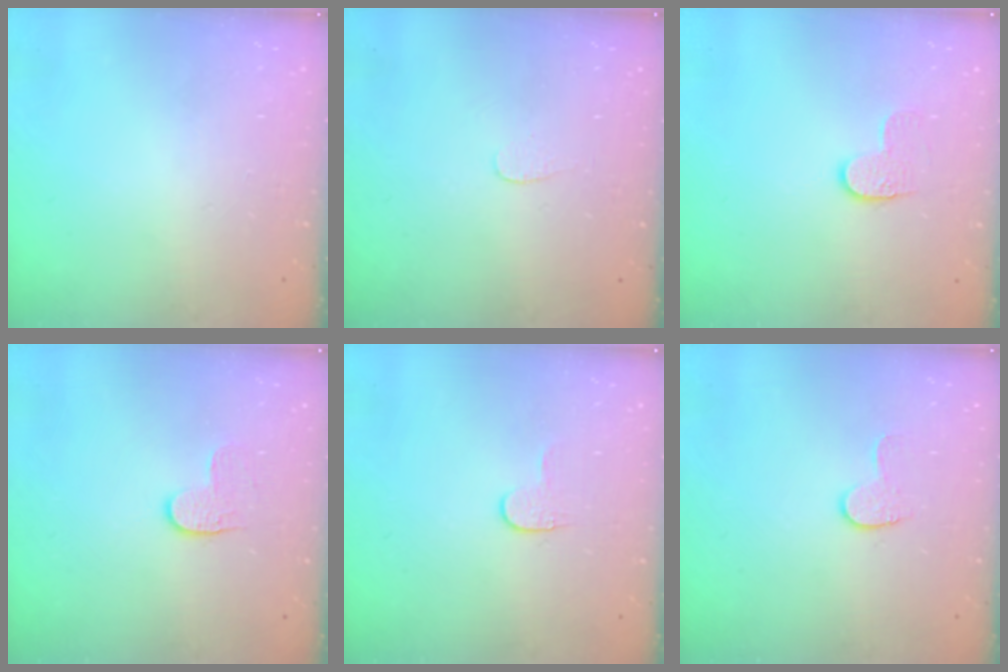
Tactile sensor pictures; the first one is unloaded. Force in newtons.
{"total": 3.0, "press": 3.0, "slide": 0.2}
{"total": 6.0, "press": 6.0, "slide": 0.5}
{"total": 4.2, "press": 4.2, "slide": 0.5}
{"total": 3.4, "press": 3.4, "slide": 0.4}
{"total": 6.2, "press": 6.2, "slide": 0.6}